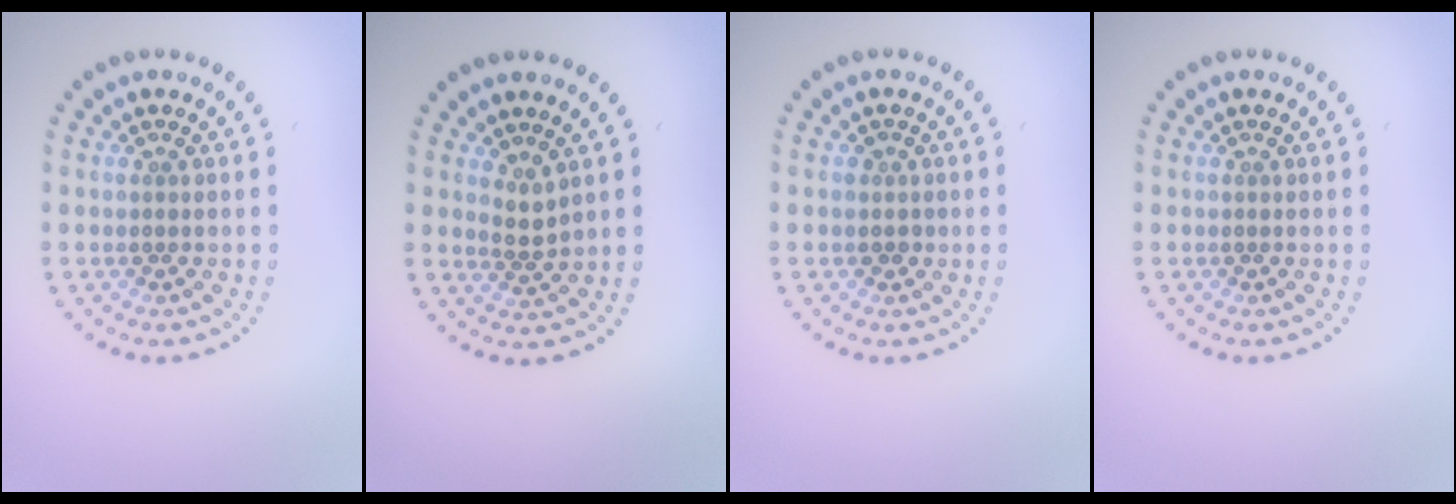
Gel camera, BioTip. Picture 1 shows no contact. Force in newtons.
{"total": 1.4, "press": 1.0, "slide": 1.0}
{"total": 0.9, "press": 0.9, "slide": 0.3}
{"total": 0.0}